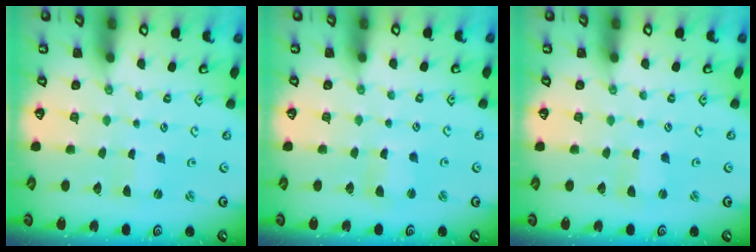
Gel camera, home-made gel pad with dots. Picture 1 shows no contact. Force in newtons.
{"total": 2.5, "press": 2.5, "slide": 0.3}
{"total": 1.0, "press": 1.0, "slide": 0.2}